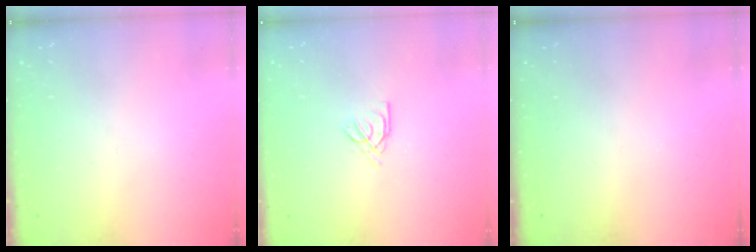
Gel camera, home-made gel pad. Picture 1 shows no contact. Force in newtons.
{"total": 2.2, "press": 2.2, "slide": 0.6}
{"total": 0.0}